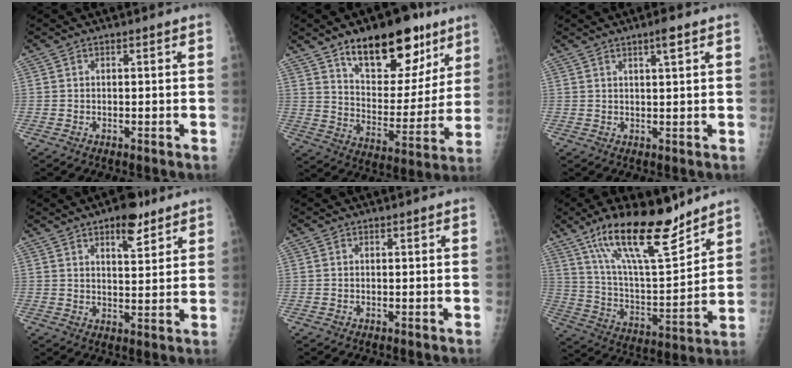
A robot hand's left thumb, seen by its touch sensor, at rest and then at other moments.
{"total": 21.2, "force": [13.1, 10.3, 13.2], "torque": [-0.139, -0.061, 0.208]}
{"total": 2.8, "force": [1.7, 0.3, 2.2], "torque": [-0.035, -0.008, 0.026]}
{"total": 7.3, "force": [4.6, 3.0, 4.8], "torque": [-0.051, -0.025, 0.065]}
{"total": 0.0}
{"total": 20.5, "force": [14.4, 5.8, 13.4], "torque": [-0.201, -0.076, 0.254]}